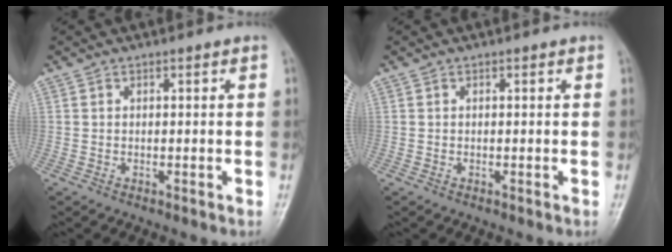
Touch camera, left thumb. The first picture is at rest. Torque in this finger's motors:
{"motor_torque": [-0.02, 0.03, -0.14, -0.07, 0.00]}